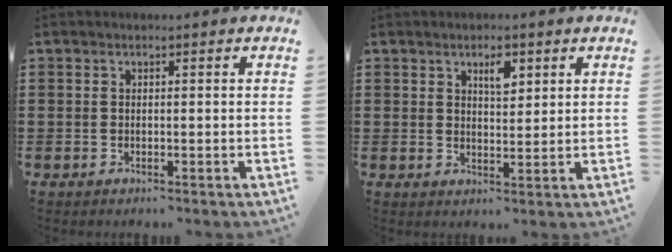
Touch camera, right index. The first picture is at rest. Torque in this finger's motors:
{"motor_torque": [0.02, -0.02, 0.05, 0.03]}